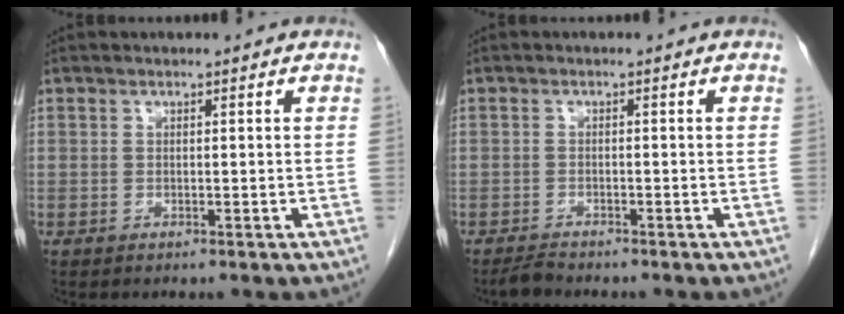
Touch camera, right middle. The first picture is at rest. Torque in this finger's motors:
{"motor_torque": [0.05, 0.04, 0.01, 0.00]}